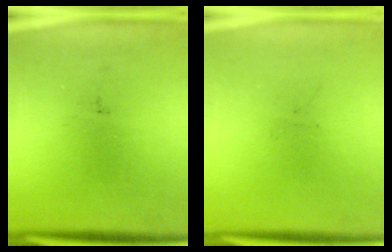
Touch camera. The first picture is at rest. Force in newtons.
{"total": 0.0}